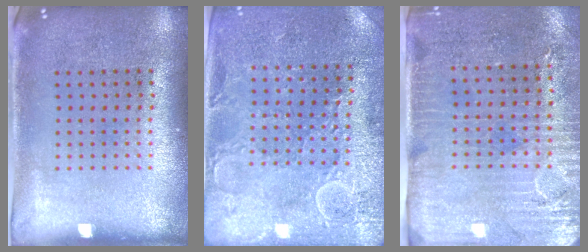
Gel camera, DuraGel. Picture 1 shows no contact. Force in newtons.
{"total": 2.9, "press": 2.8, "slide": 0.4}
{"total": 3.2, "press": 2.8, "slide": 1.6}